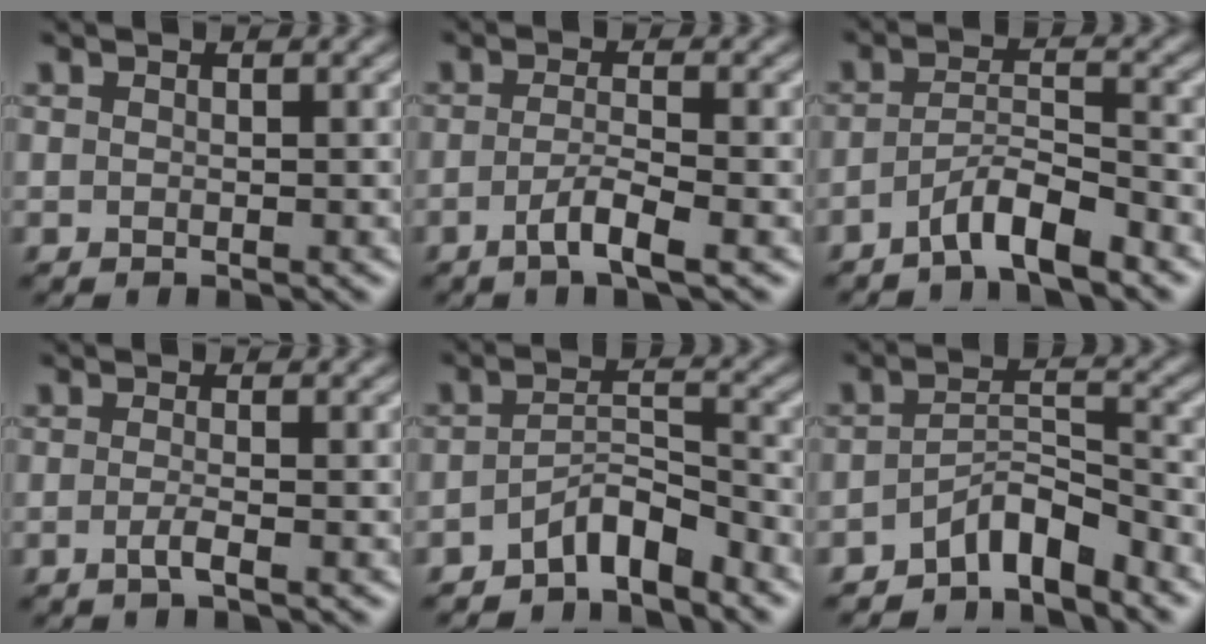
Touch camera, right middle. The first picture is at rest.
{"total": 3.0, "force": [-1.4, 0.5, 2.6], "torque": [-0.046, 0.002, -0.032]}
{"total": 3.9, "force": [-2.8, 0.6, 2.6], "torque": [-0.044, 0.009, -0.058]}
{"total": 1.6, "force": [-0.6, 0.4, 1.4], "torque": [-0.024, -0.002, -0.016]}
{"total": 3.6, "force": [-2.8, 1.1, 2.1], "torque": [-0.033, 0.013, -0.054]}
{"total": 4.1, "force": [-3.1, 1.2, 2.3], "torque": [-0.034, 0.012, -0.060]}